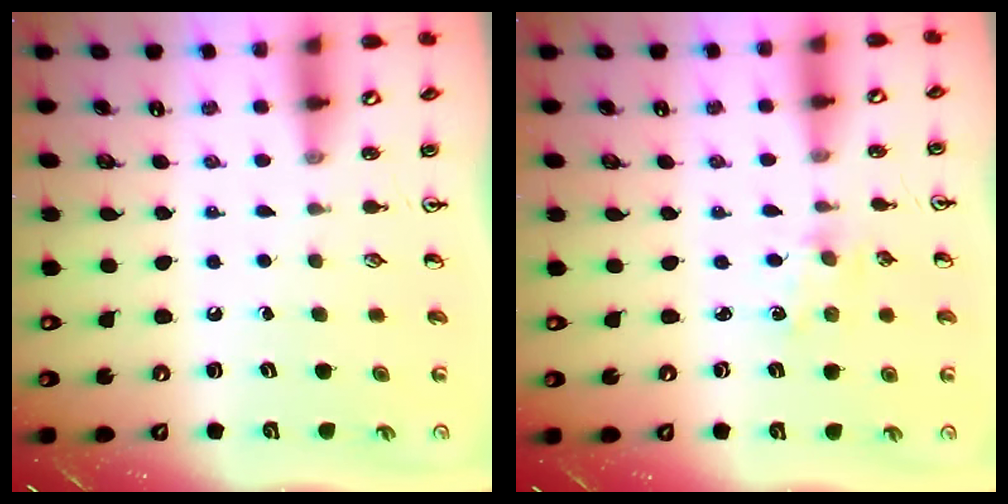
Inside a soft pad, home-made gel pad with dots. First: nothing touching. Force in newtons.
{"total": 1.2, "press": 1.2, "slide": 0.2}